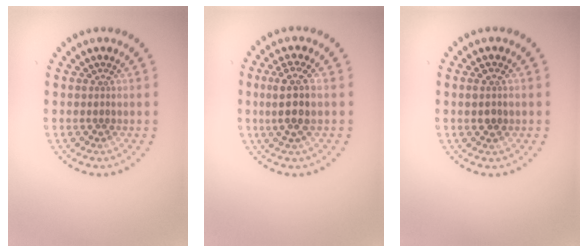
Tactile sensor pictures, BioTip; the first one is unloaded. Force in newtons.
{"total": 3.3, "press": 3.0, "slide": 1.5}
{"total": 1.4, "press": 1.3, "slide": 0.3}